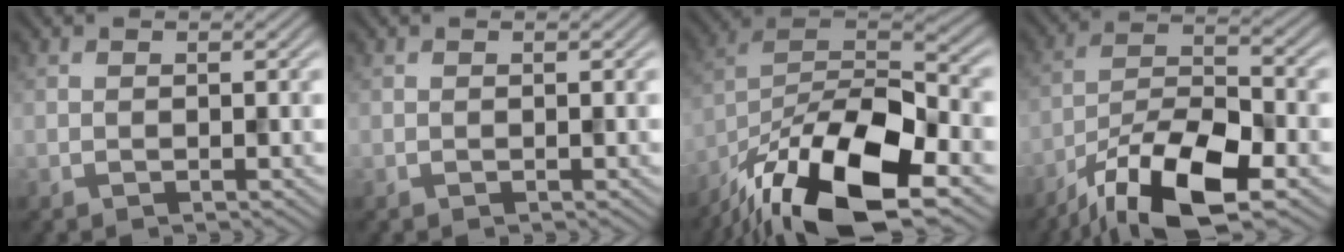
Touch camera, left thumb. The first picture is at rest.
{"total": 0.0}
{"total": 18.5, "force": [-12.0, 6.8, 12.2], "torque": [-0.242, -0.028, -0.212]}
{"total": 14.0, "force": [-9.1, 4.3, 9.7], "torque": [-0.183, -0.005, -0.181]}